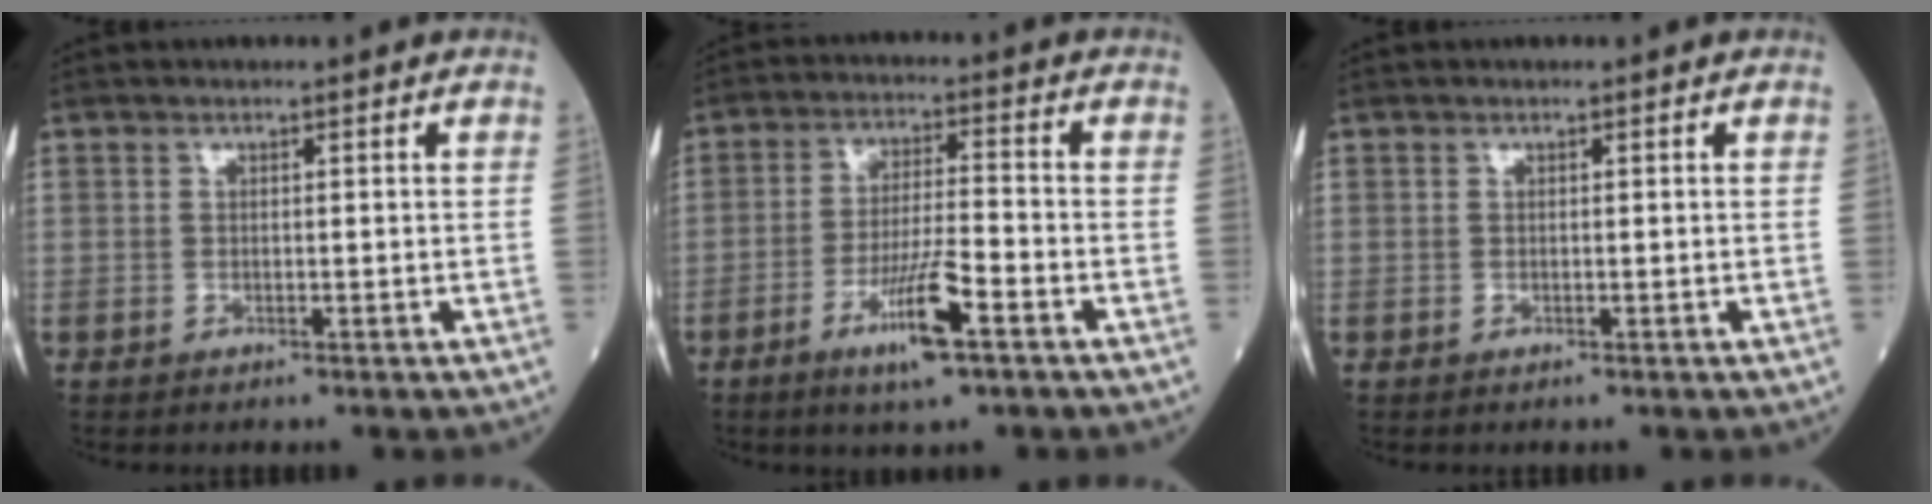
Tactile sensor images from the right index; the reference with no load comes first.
{"total": 8.7, "force": [-4.6, 0.4, 7.4], "torque": [-0.140, -0.010, -0.081]}
{"total": 0.0}